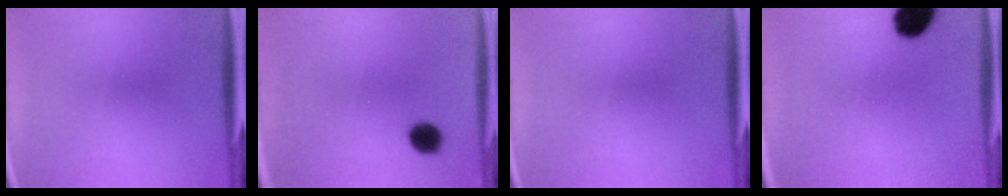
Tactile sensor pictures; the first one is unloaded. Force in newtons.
{"total": 4.4}
{"total": 0.0}
{"total": 10.1}